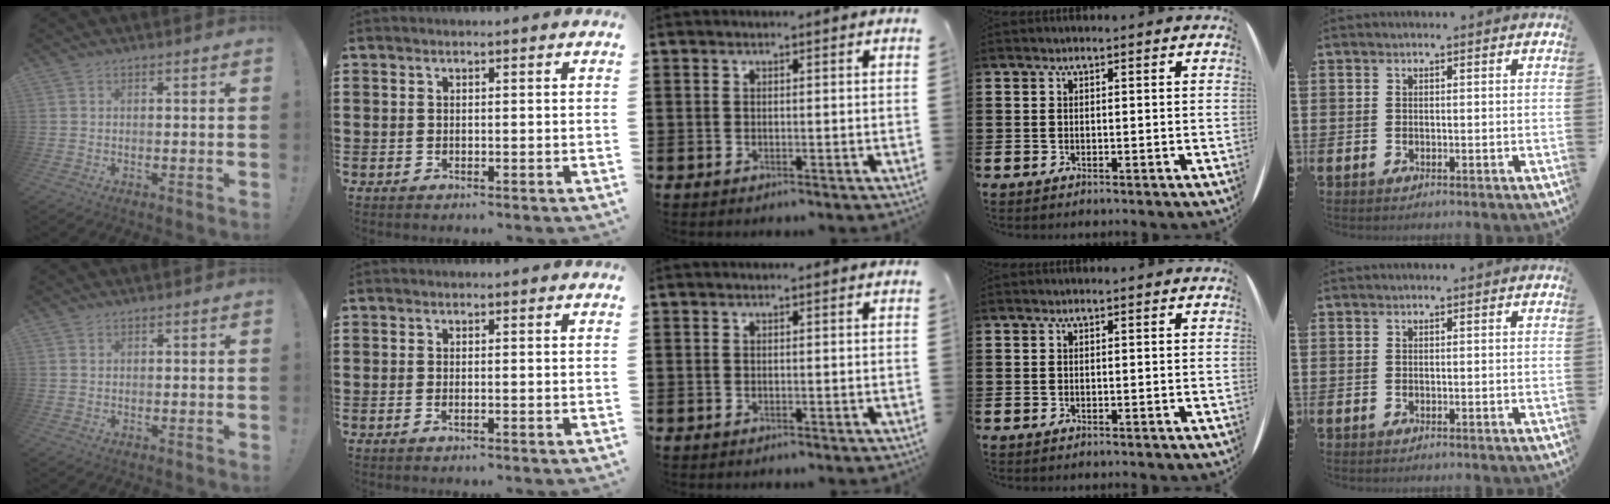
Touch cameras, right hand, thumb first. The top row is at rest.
{"thumb": {"total": 0.7, "force": [0.5, 0.5, 0.2], "torque": [0.002, -0.001, 0.008]}, "index": {"total": 0.5, "force": [-0.2, 0.1, 0.5], "torque": [-0.009, -0.003, -0.004]}}